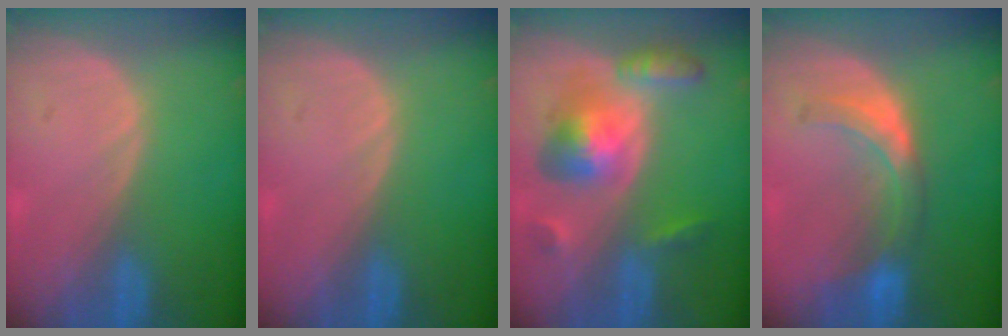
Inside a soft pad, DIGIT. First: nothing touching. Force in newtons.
{"total": 0.0}
{"total": 7.9, "press": 7.9, "slide": 0.5}
{"total": 5.9, "press": 5.9, "slide": 0.6}